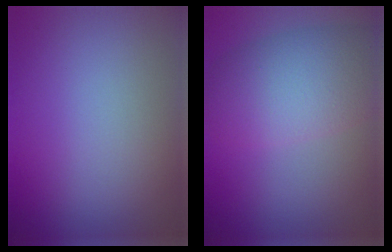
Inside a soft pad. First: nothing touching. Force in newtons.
{"total": 7.6, "press": 7.6, "slide": 0.3}